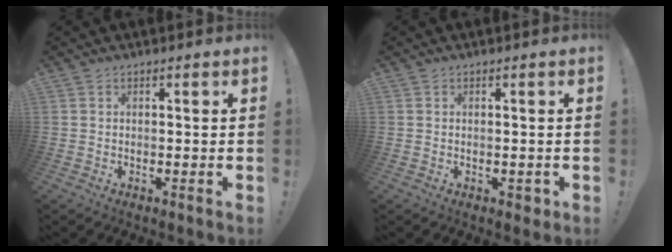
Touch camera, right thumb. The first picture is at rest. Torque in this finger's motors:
{"motor_torque": [0.21, -0.31, 0.16, -0.39, 0.00]}